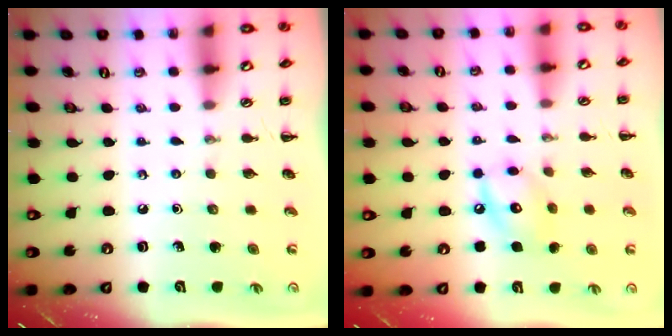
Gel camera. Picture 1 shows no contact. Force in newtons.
{"total": 9.9, "press": 9.9, "slide": 0.5}